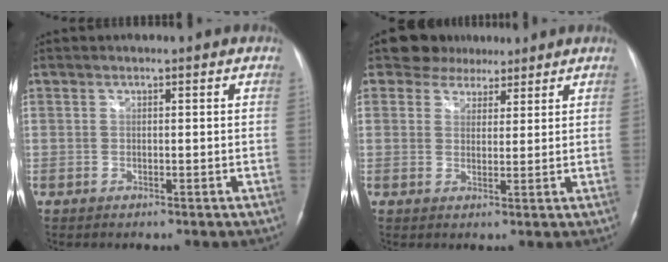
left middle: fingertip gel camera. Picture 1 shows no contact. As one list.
[{"total": 4.9, "force": [3.9, 3.1, 0.2], "torque": [-0.001, 0.009, 0.056]}]